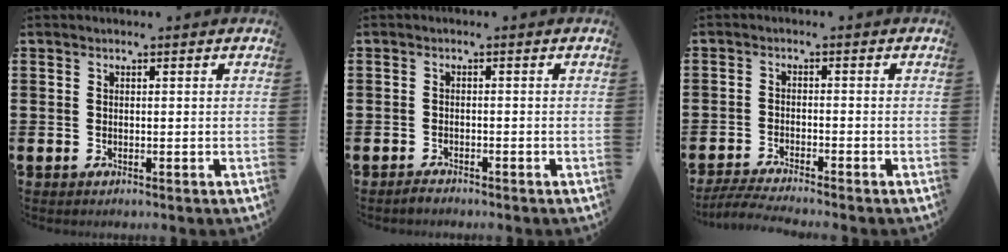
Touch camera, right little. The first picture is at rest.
{"total": 0.9, "force": [-0.9, 0.1, 0.0], "torque": [-0.004, -0.003, -0.017]}
{"total": 2.8, "force": [-2.6, -0.1, 1.2], "torque": [-0.018, -0.003, -0.048]}